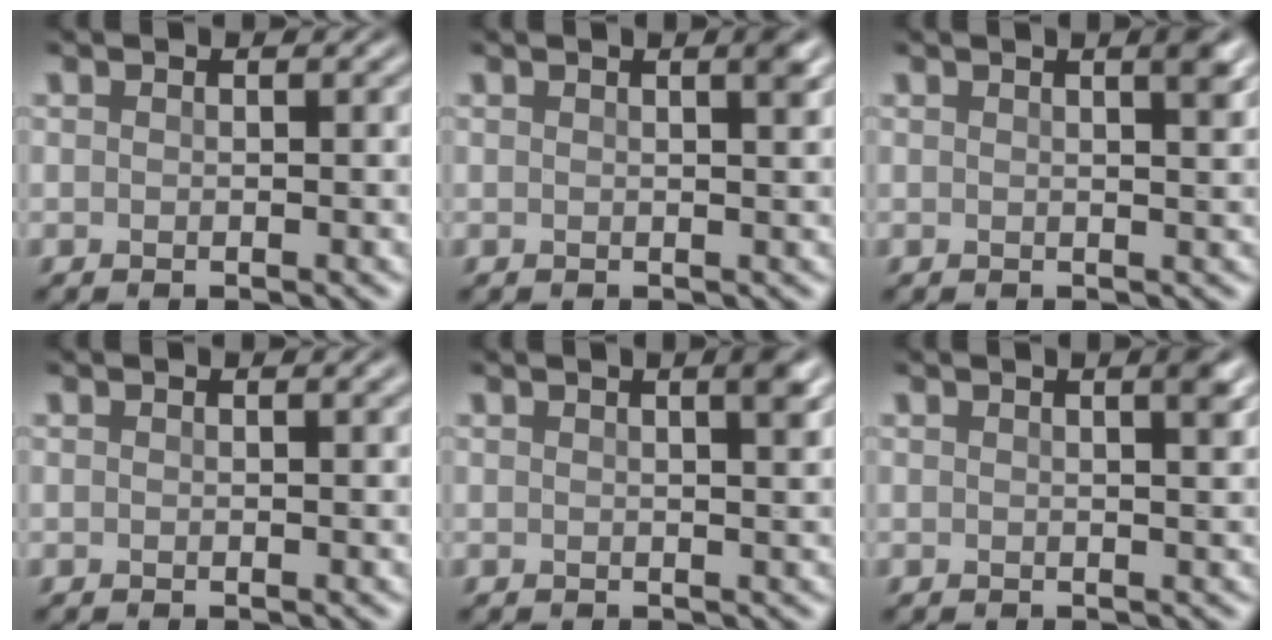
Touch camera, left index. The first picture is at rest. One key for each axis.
{"total": 2.0, "fx": 1.0, "fy": 0.6, "fz": 1.6, "tx": -0.011, "ty": 0.007, "tz": 0.008}
{"total": 2.7, "fx": 1.3, "fy": 0.9, "fz": 2.2, "tx": -0.010, "ty": 0.010, "tz": 0.008}
{"total": 0.8, "fx": 0.4, "fy": 0.2, "fz": 0.6, "tx": -0.005, "ty": 0.005, "tz": 0.006}
{"total": 3.0, "fx": 1.4, "fy": 1.0, "fz": 2.5, "tx": -0.010, "ty": 0.013, "tz": 0.003}
{"total": 2.3, "fx": 1.1, "fy": 0.7, "fz": 1.9, "tx": -0.011, "ty": 0.008, "tz": 0.007}